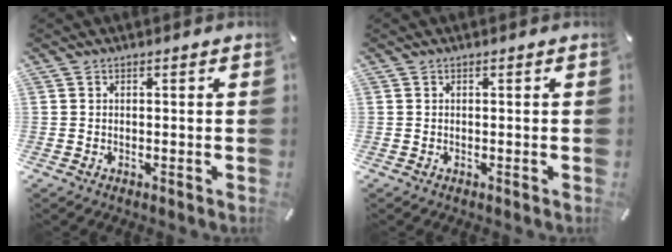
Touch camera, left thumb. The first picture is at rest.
{"total": 0.0}